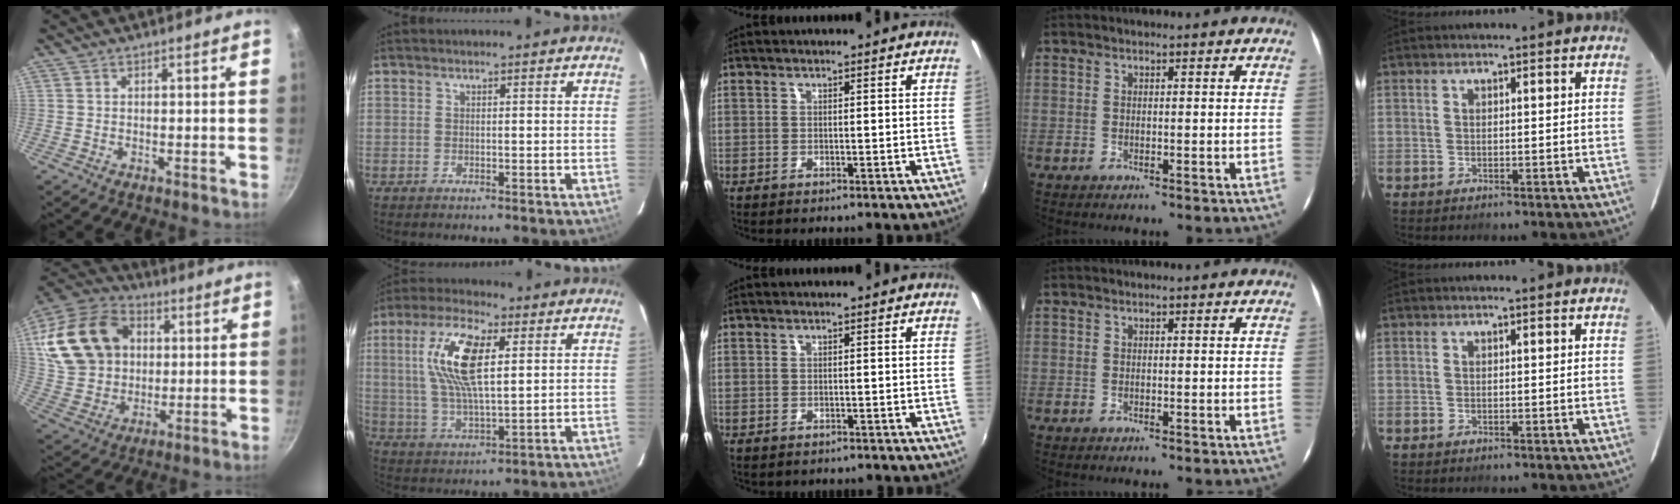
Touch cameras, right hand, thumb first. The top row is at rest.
{"thumb": {"total": 22.0, "force": [4.7, 16.9, 13.2], "torque": [-0.232, 0.015, 0.091]}, "index": {"total": 13.8, "force": [3.9, 4.7, 12.4], "torque": [-0.245, 0.012, 0.077]}, "middle": {"total": 0.6, "force": [-0.4, 0.4, 0.2], "torque": [-0.006, -0.001, -0.004]}}